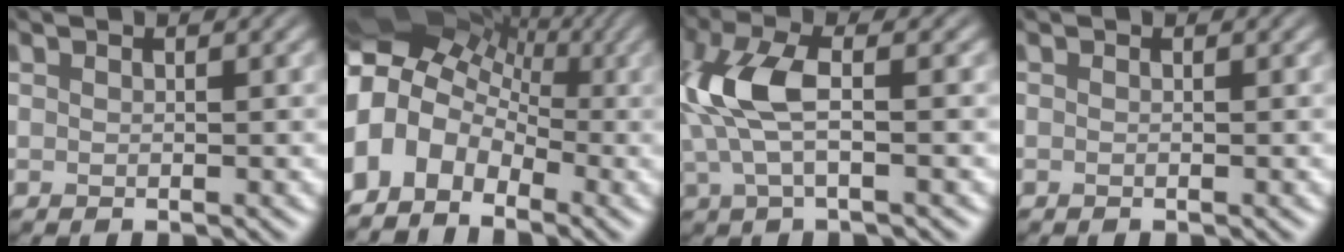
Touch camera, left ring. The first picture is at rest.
{"total": 11.1, "force": [-2.8, 8.6, 6.4], "torque": [-0.111, 0.008, -0.073]}
{"total": 6.1, "force": [-0.3, 2.4, 5.5], "torque": [-0.131, 0.010, -0.016]}
{"total": 0.0}